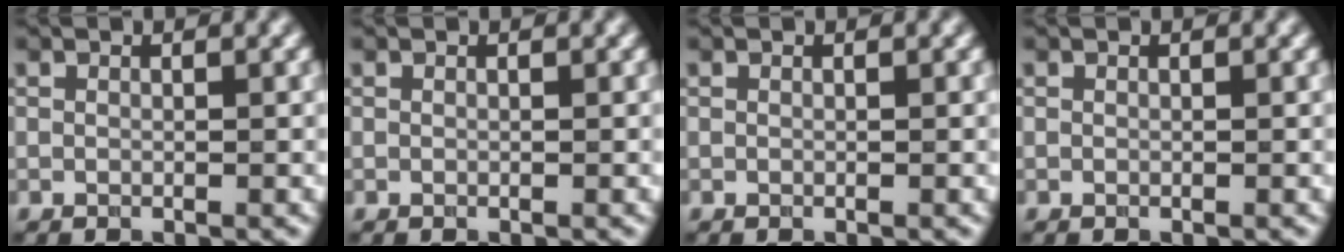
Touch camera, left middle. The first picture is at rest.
{"total": 0.0}
{"total": 0.0}
{"total": 0.0}